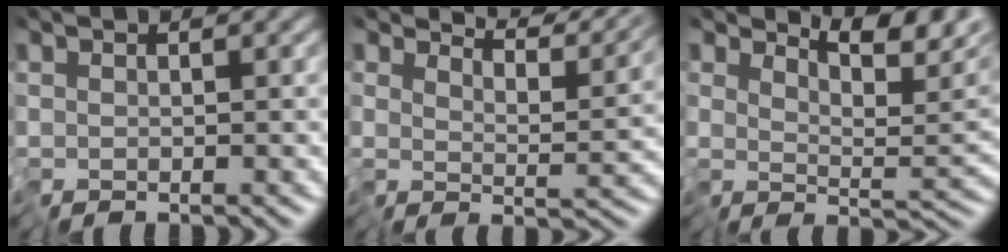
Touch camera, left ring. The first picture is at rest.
{"total": 6.2, "force": [6.0, 0.0, 1.3], "torque": [-0.017, 0.010, 0.085]}
{"total": 6.4, "force": [5.5, 0.9, 3.2], "torque": [-0.034, 0.008, 0.089]}